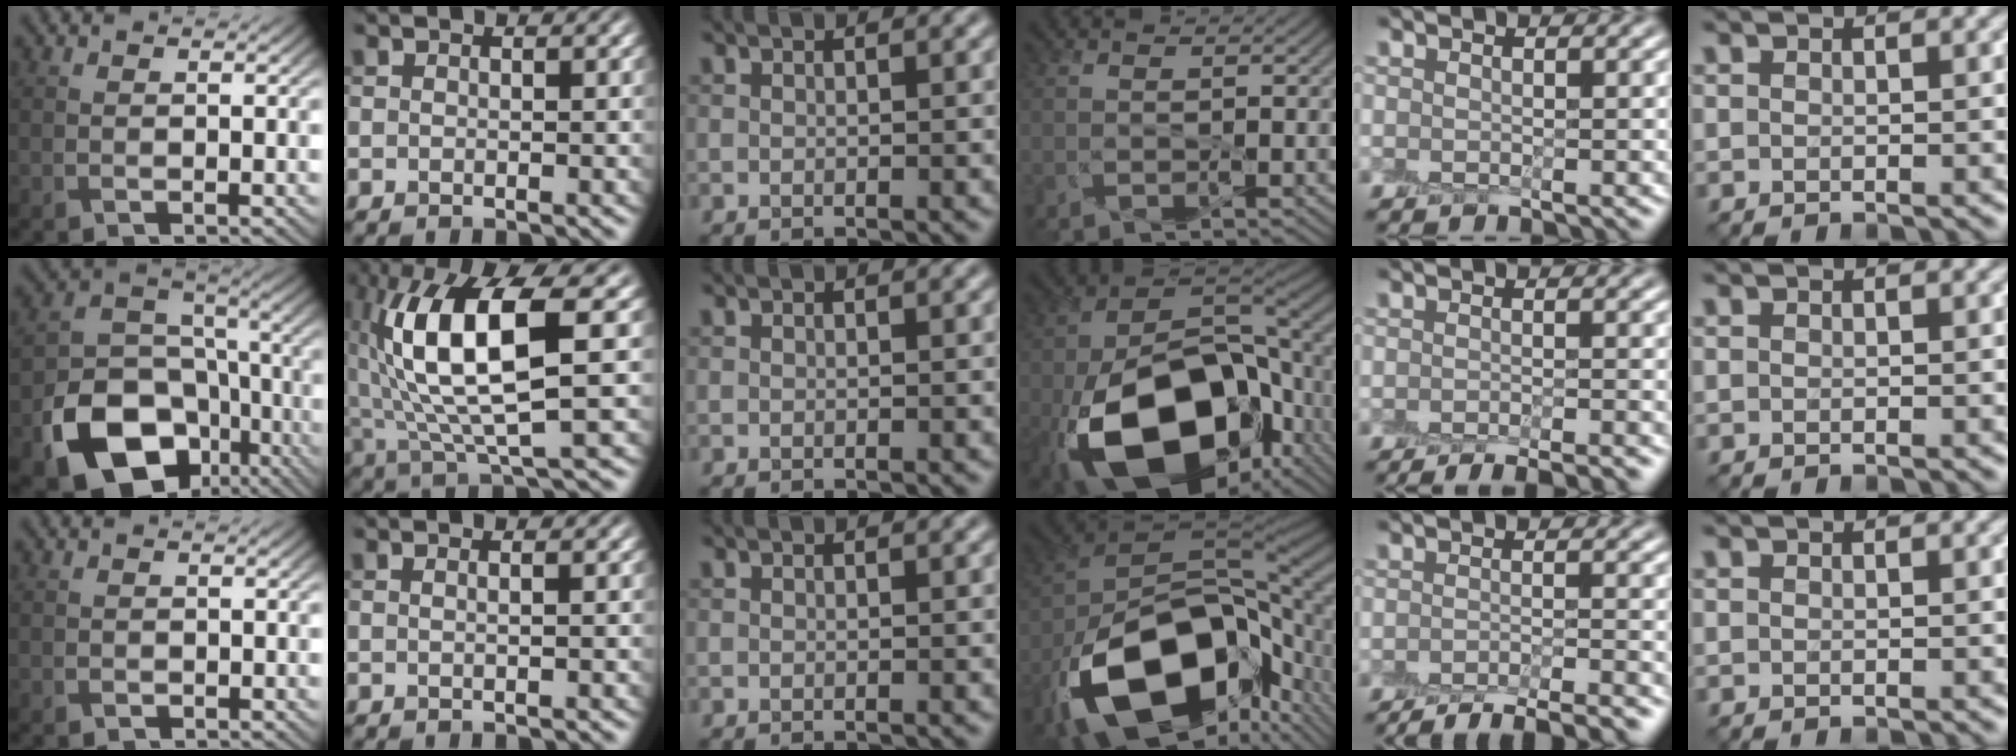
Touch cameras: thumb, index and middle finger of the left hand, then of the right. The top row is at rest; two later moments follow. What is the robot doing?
{"motion": "peel", "object": "plastic screen protector"}